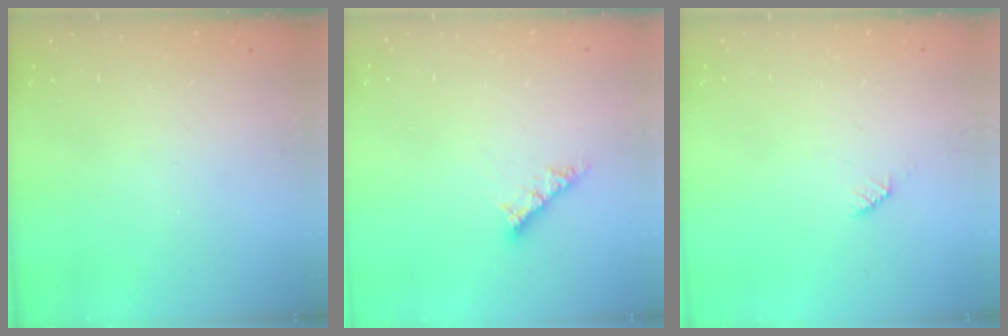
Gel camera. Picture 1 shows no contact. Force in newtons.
{"total": 5.0, "press": 5.0, "slide": 0.3}
{"total": 4.3, "press": 4.3, "slide": 0.6}